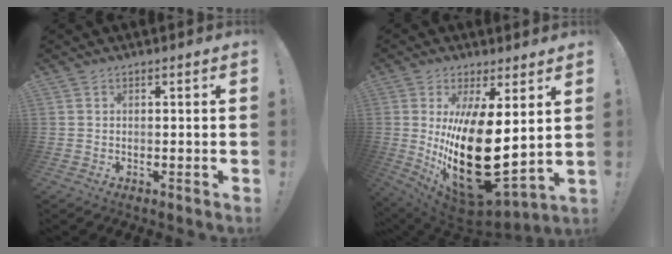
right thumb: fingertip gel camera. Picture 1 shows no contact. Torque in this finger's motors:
{"motor_torque": [1.79, 3.22, 2.77, 0.00, 1.05]}